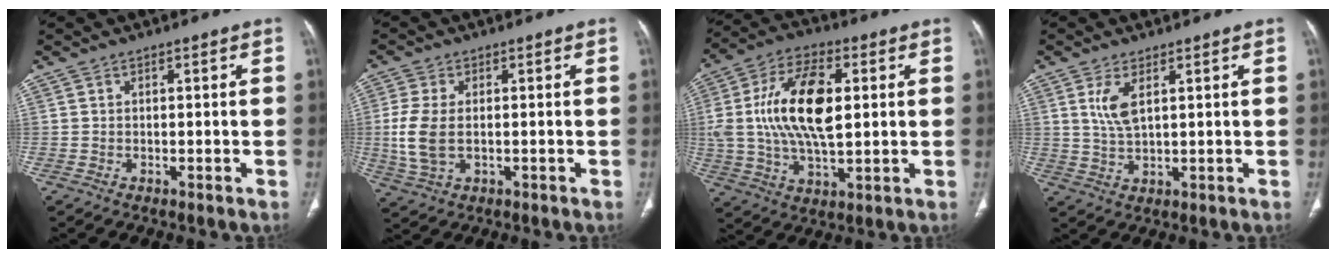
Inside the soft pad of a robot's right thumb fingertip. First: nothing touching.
{"total": 7.7, "force": [-0.4, 4.5, 6.3], "torque": [-0.154, -0.004, -0.005]}
{"total": 17.8, "force": [2.5, 8.8, 15.3], "torque": [-0.292, 0.007, 0.043]}
{"total": 4.7, "force": [1.8, 1.8, 4.0], "torque": [-0.087, -0.010, 0.045]}